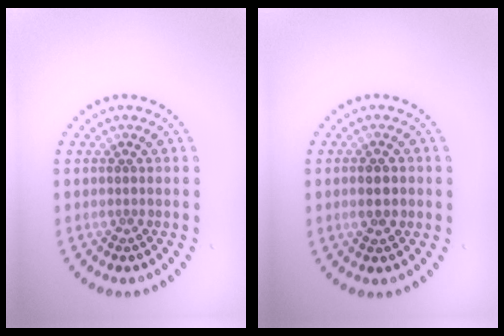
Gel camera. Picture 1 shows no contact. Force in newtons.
{"total": 2.1, "press": 2.1, "slide": 0.3}